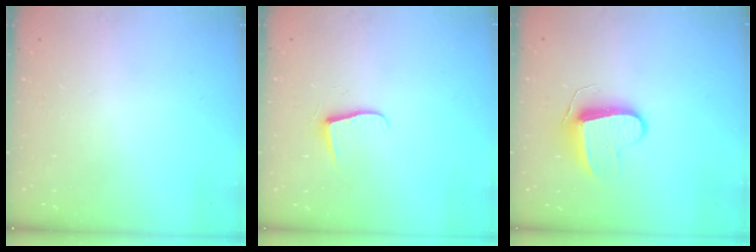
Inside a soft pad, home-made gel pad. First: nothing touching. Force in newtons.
{"total": 5.9, "press": 5.9, "slide": 0.6}
{"total": 9.0, "press": 9.0, "slide": 0.6}